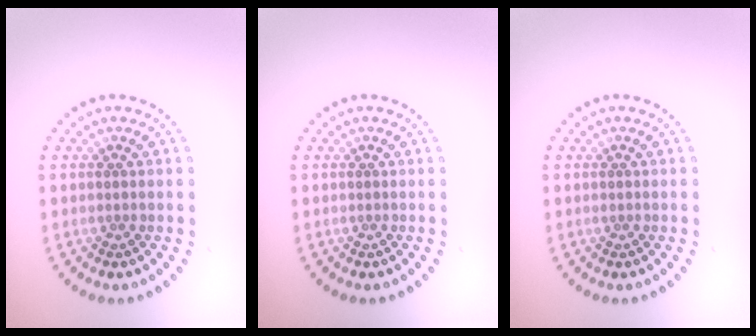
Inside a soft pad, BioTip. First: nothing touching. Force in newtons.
{"total": 0.0}
{"total": 0.0}